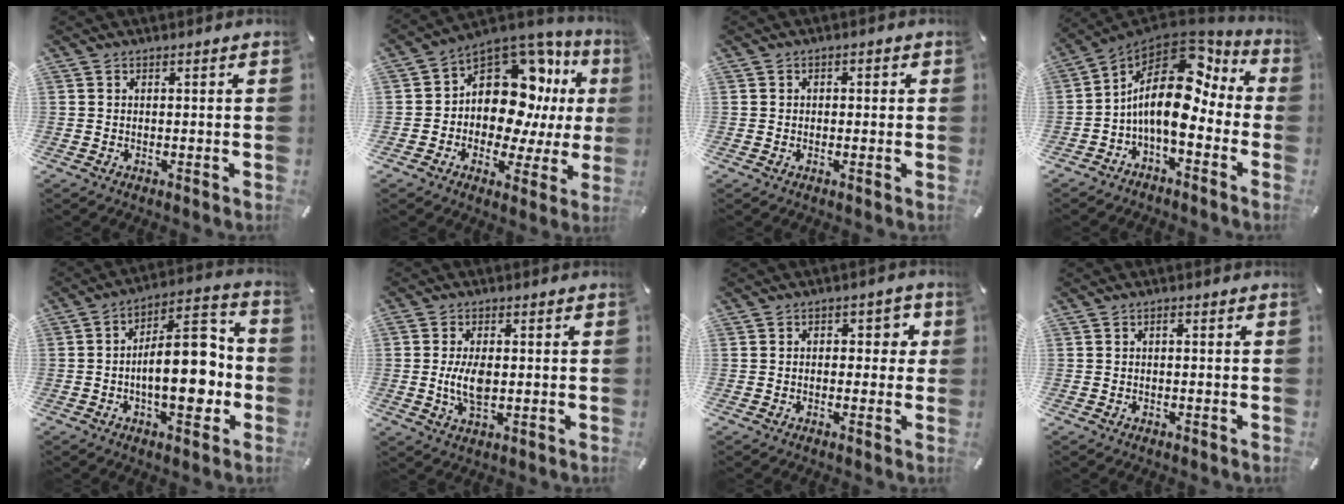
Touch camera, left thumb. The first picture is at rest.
{"total": 14.9, "force": [3.8, 10.7, 9.6], "torque": [-0.156, -0.051, 0.063]}
{"total": 1.3, "force": [-0.4, 1.2, 0.1], "torque": [-0.003, 0.008, -0.011]}
{"total": 16.0, "force": [1.4, 8.6, 13.5], "torque": [-0.252, -0.020, 0.021]}
{"total": 16.6, "force": [-2.5, 7.8, 14.5], "torque": [-0.205, 0.005, -0.047]}
{"total": 6.4, "force": [-0.1, 3.2, 5.6], "torque": [-0.123, -0.008, -0.009]}
{"total": 3.7, "force": [-0.2, 2.7, 2.5], "torque": [-0.027, 0.004, -0.014]}
{"total": 0.9, "force": [-0.2, 0.4, 0.8], "torque": [-0.016, 0.002, -0.005]}